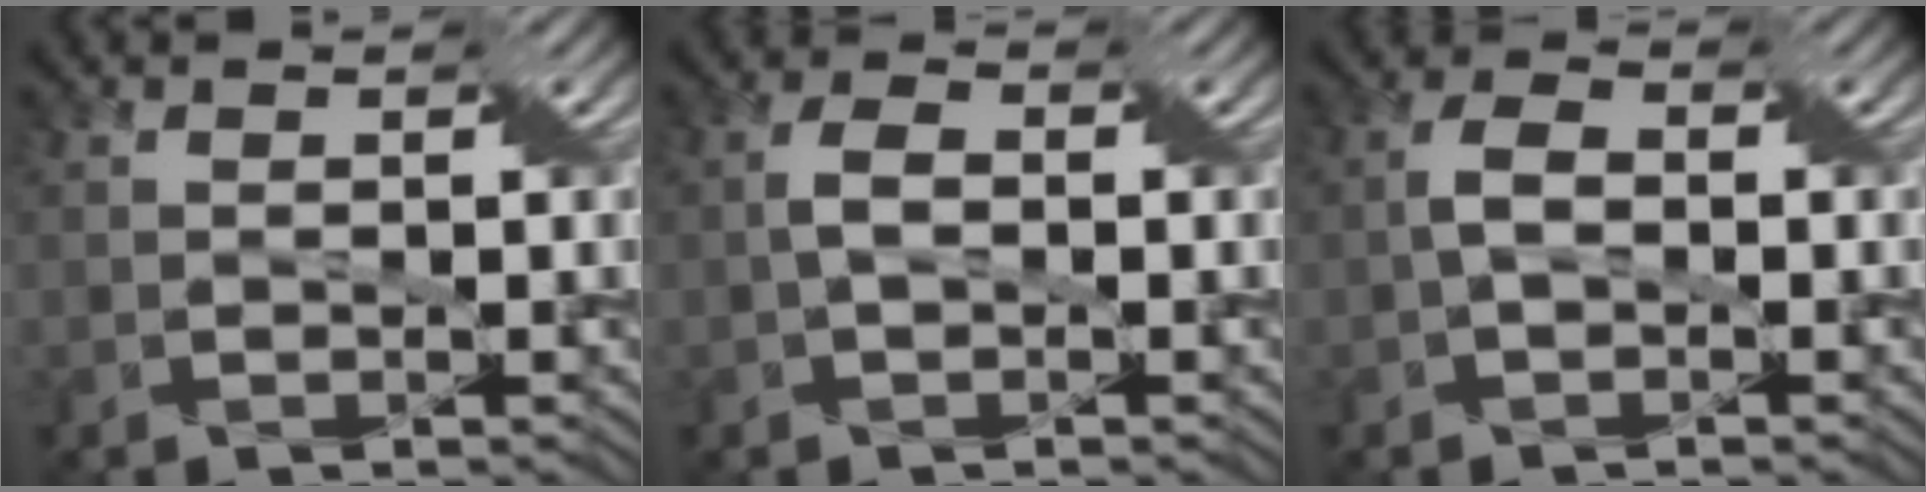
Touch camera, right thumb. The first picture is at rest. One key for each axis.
{"total": 2.4, "fx": -0.2, "fy": 1.4, "fz": 1.9, "tx": -0.044, "ty": 0.007, "tz": -0.007}
{"total": 2.7, "fx": -0.4, "fy": 1.5, "fz": 2.1, "tx": -0.048, "ty": 0.008, "tz": -0.012}